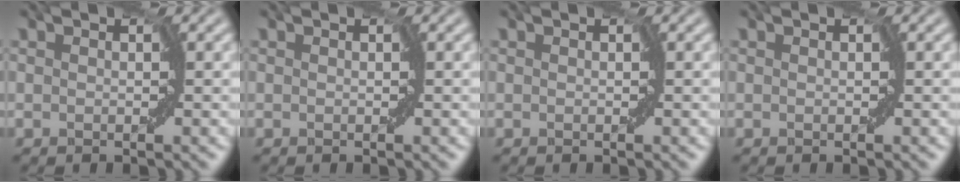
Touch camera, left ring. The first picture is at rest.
{"total": 0.0}
{"total": 0.0}
{"total": 0.0}